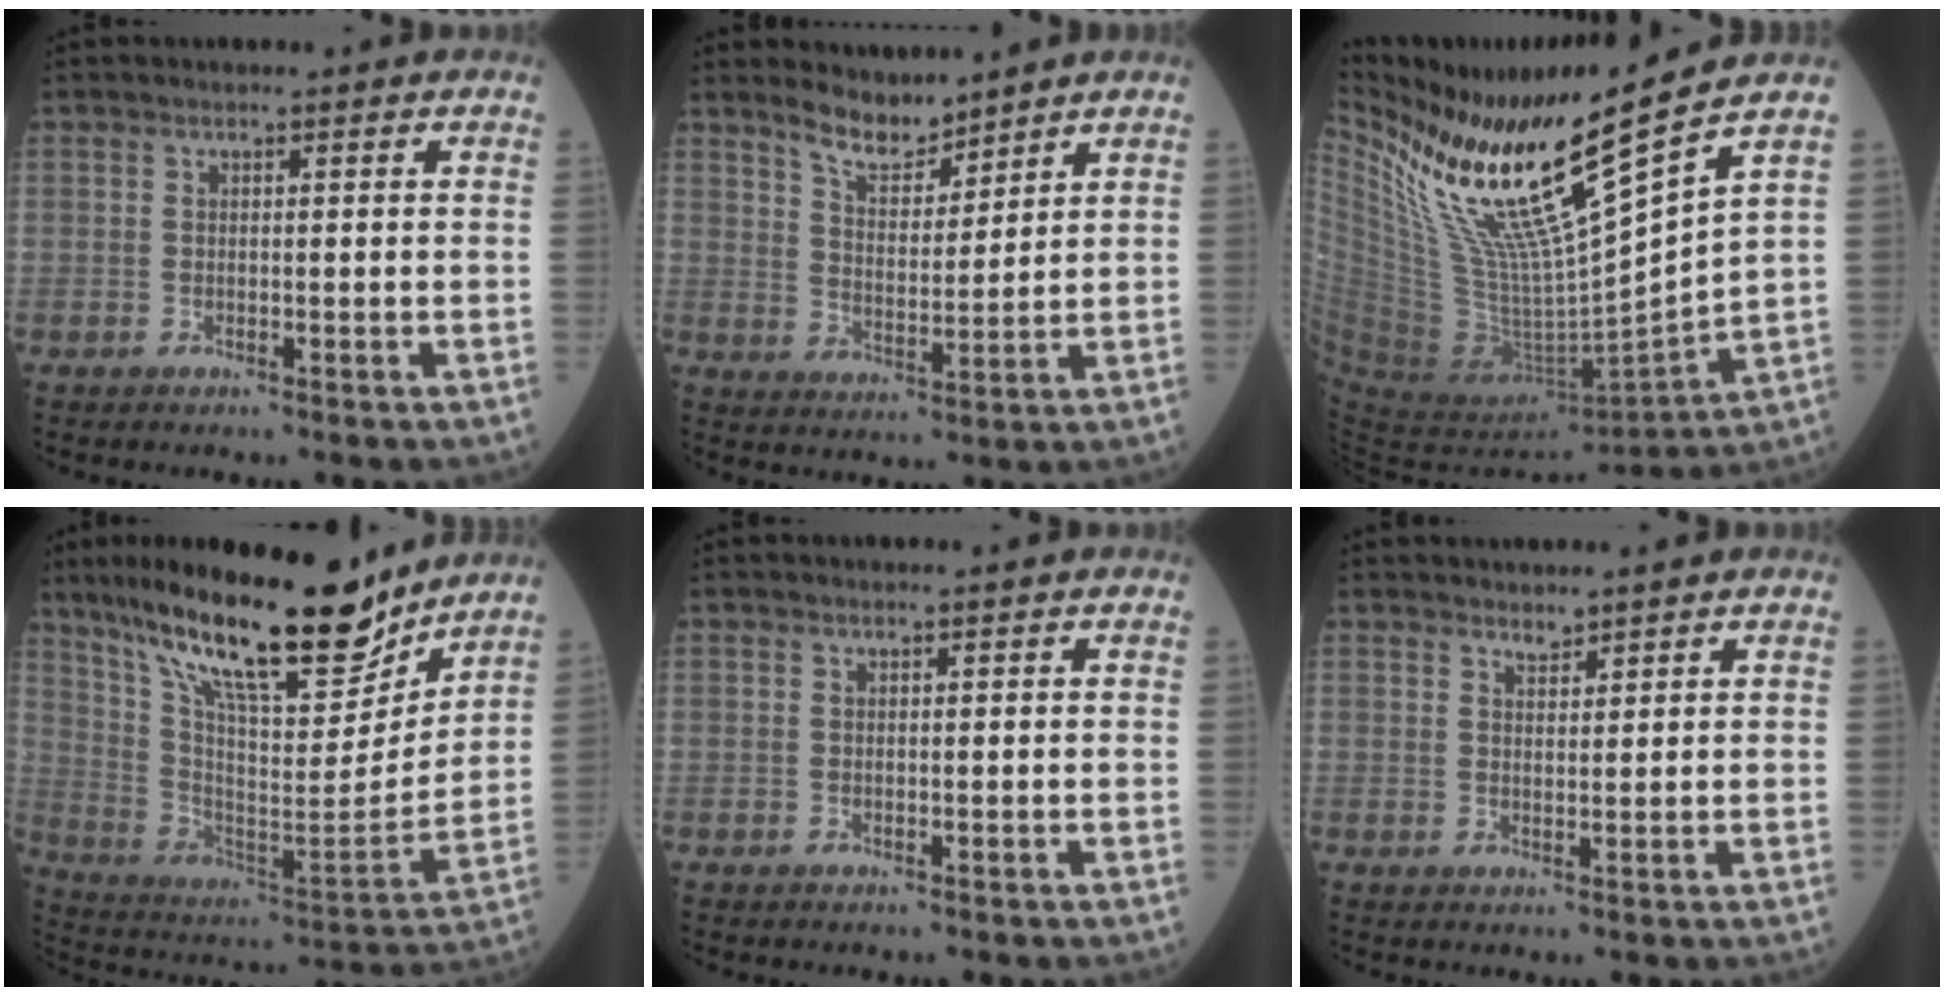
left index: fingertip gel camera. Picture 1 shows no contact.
{"total": 5.6, "force": [5.2, 1.3, 1.6], "torque": [-0.037, -0.001, 0.101]}
{"total": 18.3, "force": [12.4, -0.1, 13.4], "torque": [-0.236, -0.027, 0.232]}
{"total": 21.8, "force": [17.3, 4.0, 12.6], "torque": [-0.225, -0.014, 0.295]}
{"total": 0.0}
{"total": 1.4, "force": [1.4, 0.1, 0.2], "torque": [-0.008, 0.000, 0.028]}